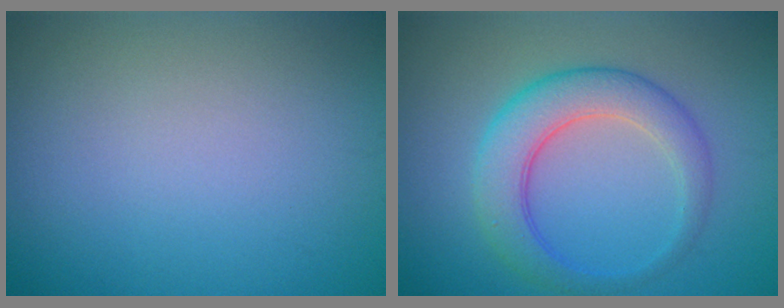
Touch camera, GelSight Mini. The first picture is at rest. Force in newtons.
{"total": 5.1, "press": 5.1, "slide": 0.2}